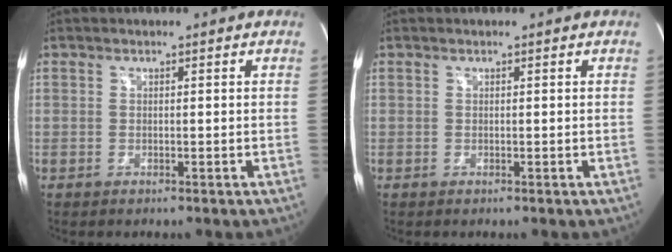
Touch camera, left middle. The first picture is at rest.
{"total": 0.0}